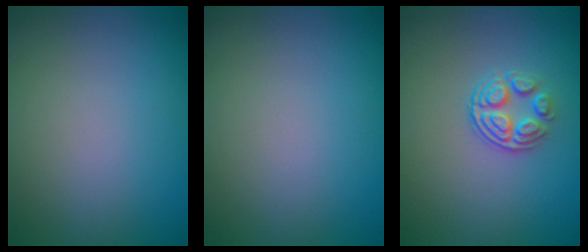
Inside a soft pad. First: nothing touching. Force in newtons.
{"total": 0.0}
{"total": 3.1, "press": 2.6, "slide": 1.8}